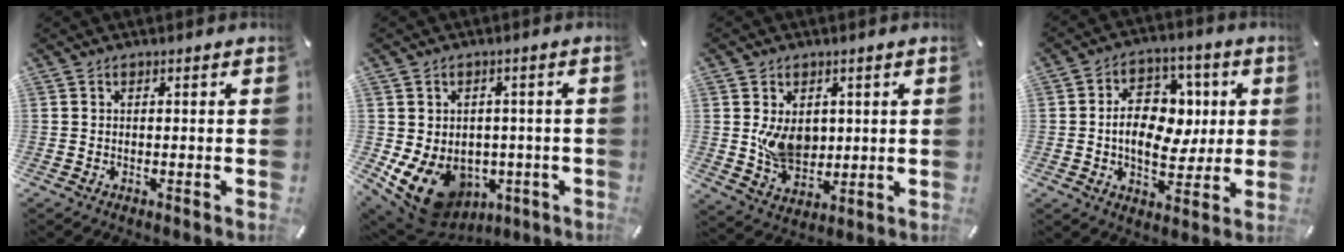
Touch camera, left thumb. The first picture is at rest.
{"total": 11.7, "force": [-4.4, 9.1, 5.8], "torque": [-0.120, 0.004, -0.076]}
{"total": 8.9, "force": [1.8, 7.0, 5.3], "torque": [-0.087, -0.007, 0.036]}
{"total": 12.6, "force": [0.6, 9.5, 8.3], "torque": [-0.124, 0.009, 0.015]}